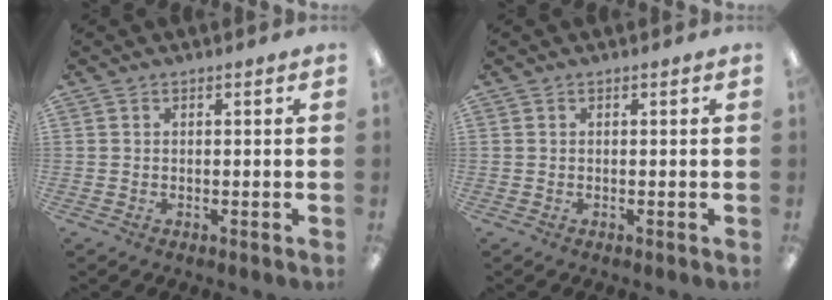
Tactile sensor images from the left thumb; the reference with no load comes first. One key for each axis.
{"total": 0.0}